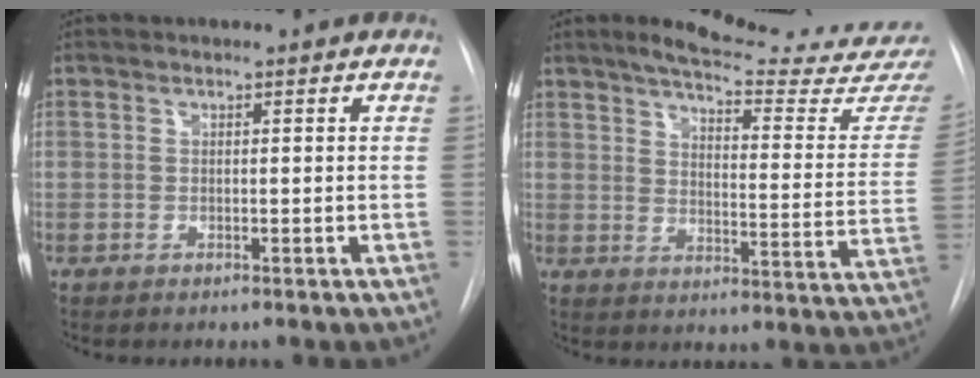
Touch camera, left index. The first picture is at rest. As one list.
[{"total": 22.0, "force": [20.5, 1.0, 8.0], "torque": [-0.110, -0.098, 0.242]}]